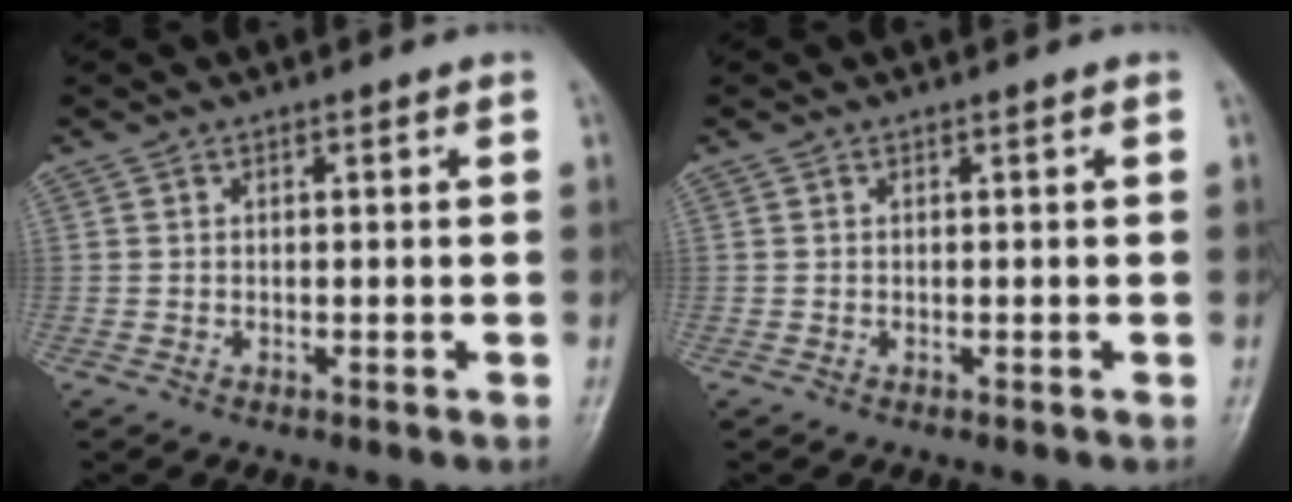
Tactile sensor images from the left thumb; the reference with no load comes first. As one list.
[{"total": 0.0}]